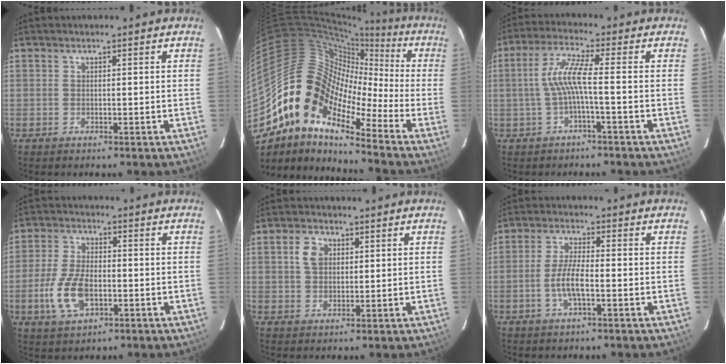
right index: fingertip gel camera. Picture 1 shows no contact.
{"total": 14.2, "force": [-7.4, 8.0, 9.0], "torque": [-0.136, 0.011, -0.166]}
{"total": 6.0, "force": [-1.4, -0.2, 5.8], "torque": [-0.131, 0.008, -0.023]}
{"total": 10.0, "force": [-2.9, 5.3, 8.0], "torque": [-0.175, -0.001, -0.050]}
{"total": 4.3, "force": [1.3, 3.2, 2.5], "torque": [-0.045, 0.013, 0.025]}
{"total": 5.7, "force": [-1.8, 1.2, 5.2], "torque": [-0.108, 0.002, -0.036]}